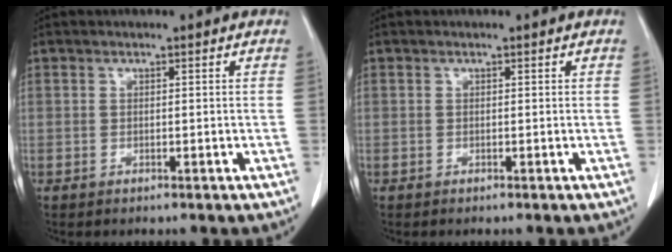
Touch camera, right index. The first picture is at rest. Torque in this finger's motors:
{"motor_torque": [0.25, -0.34, 0.01, 0.00]}